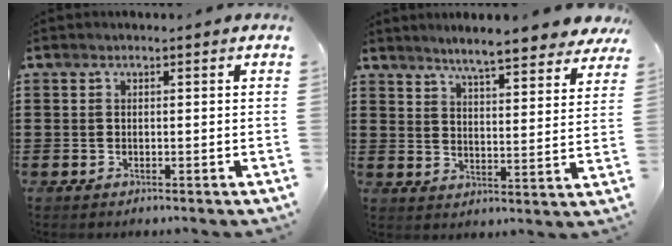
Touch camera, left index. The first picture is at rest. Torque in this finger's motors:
{"motor_torque": [1.07, -1.07, 0.31, 0.15]}